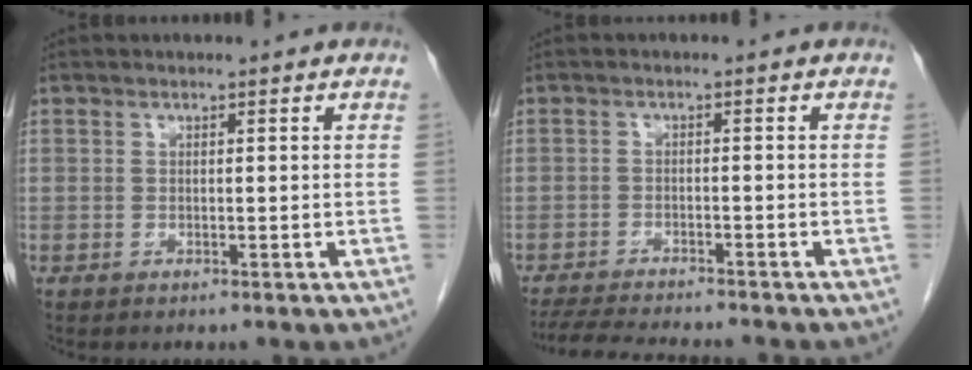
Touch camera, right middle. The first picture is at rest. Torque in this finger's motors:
{"motor_torque": [0.09, -0.07, 0.01, 0.03]}